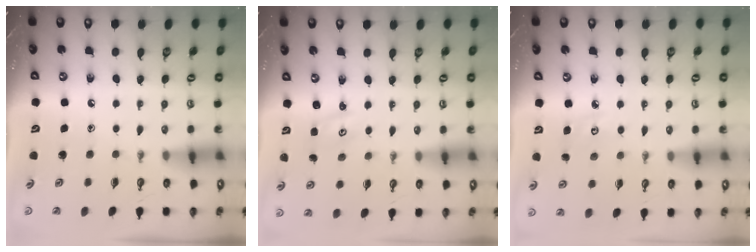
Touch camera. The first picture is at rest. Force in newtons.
{"total": 1.5, "press": 1.4, "slide": 0.2}
{"total": 4.7, "press": 4.6, "slide": 0.4}